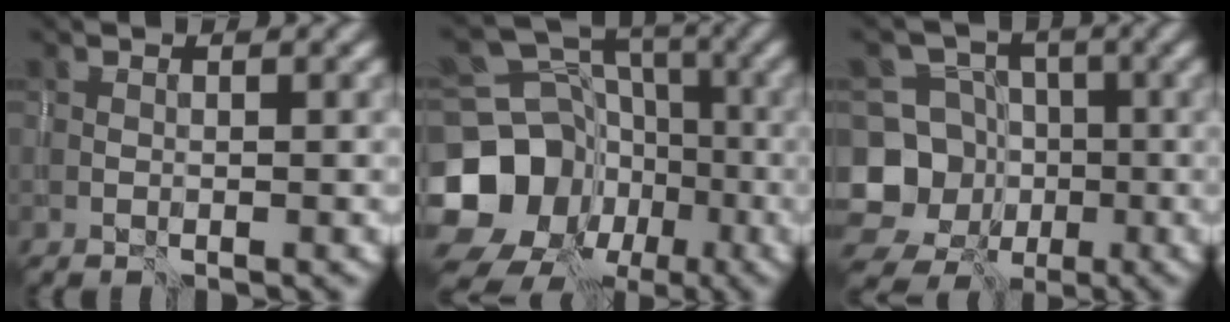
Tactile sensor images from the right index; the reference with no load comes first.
{"total": 11.9, "force": [-4.2, 10.4, 4.0], "torque": [-0.097, -0.003, -0.077]}
{"total": 8.2, "force": [-3.0, 7.4, 1.6], "torque": [-0.015, 0.011, -0.068]}